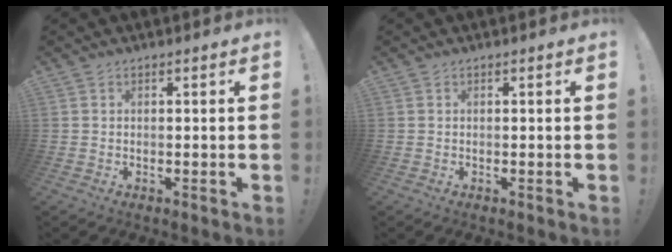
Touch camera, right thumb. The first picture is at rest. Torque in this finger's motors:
{"motor_torque": [0.00, 0.00, 0.00, 0.00, 0.00]}